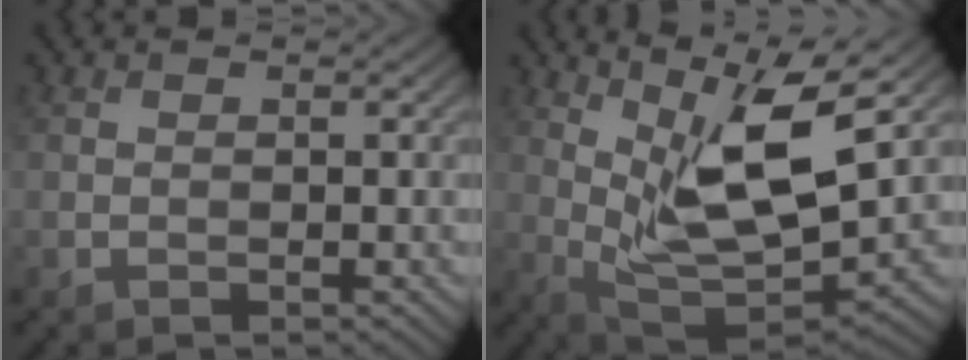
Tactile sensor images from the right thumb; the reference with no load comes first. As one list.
[{"total": 12.2, "force": [5.1, 3.4, 10.6], "torque": [-0.207, -0.009, 0.102]}]